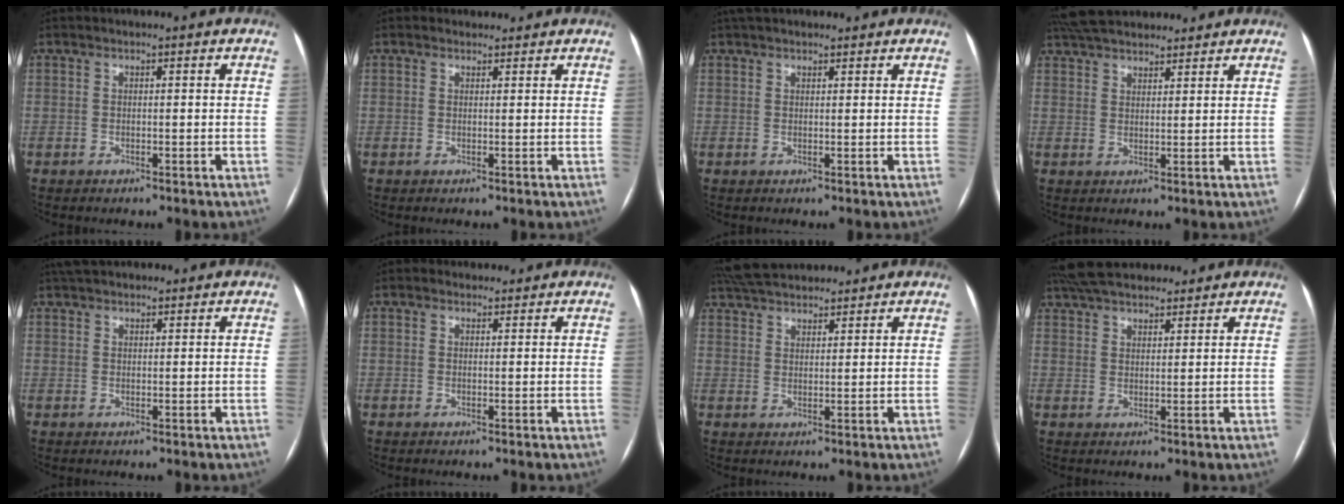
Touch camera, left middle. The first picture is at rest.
{"total": 1.3, "force": [1.1, 0.7, -0.1], "torque": [-0.002, 0.008, 0.015]}
{"total": 6.2, "force": [5.3, 1.9, 2.6], "torque": [-0.036, 0.040, 0.084]}
{"total": 12.0, "force": [10.6, 3.7, 4.2], "torque": [-0.075, 0.046, 0.173]}
{"total": 7.1, "force": [6.1, 2.2, 2.8], "torque": [-0.040, 0.040, 0.100]}
{"total": 1.5, "force": [1.2, 0.9, -0.1], "torque": [0.001, 0.010, 0.015]}
{"total": 11.2, "force": [10.2, 2.8, 3.6], "torque": [-0.066, 0.042, 0.171]}
{"total": 13.5, "force": [11.6, 4.3, 5.3], "torque": [-0.096, 0.048, 0.190]}